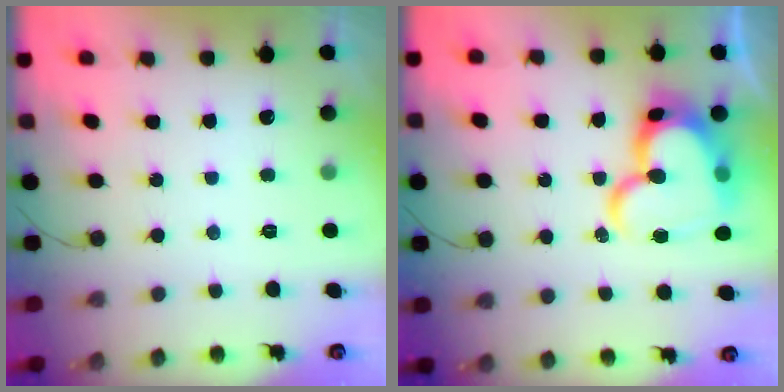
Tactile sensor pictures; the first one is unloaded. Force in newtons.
{"total": 21.0, "press": 20.9, "slide": 2.2}